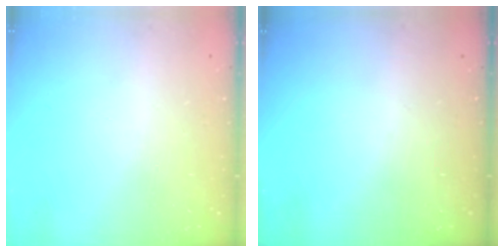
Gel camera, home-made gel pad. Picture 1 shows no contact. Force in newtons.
{"total": 0.0}